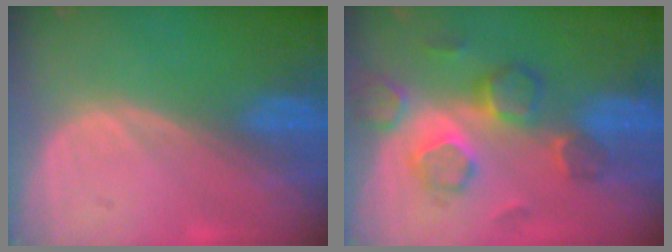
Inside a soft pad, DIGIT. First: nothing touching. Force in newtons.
{"total": 8.5, "press": 7.6, "slide": 3.8}